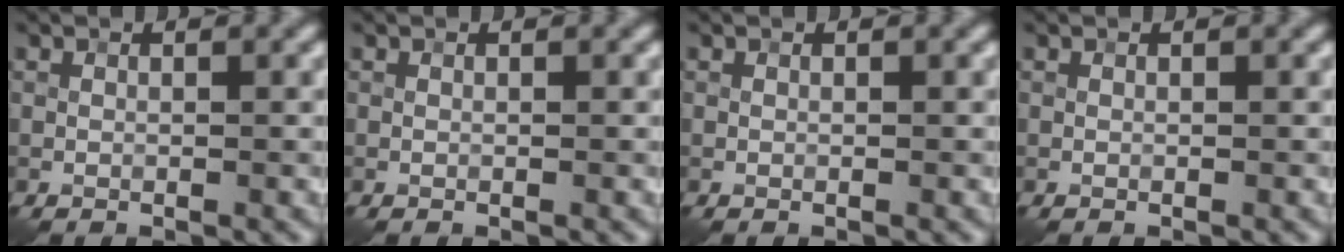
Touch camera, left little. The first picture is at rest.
{"total": 0.0}
{"total": 0.0}
{"total": 0.0}